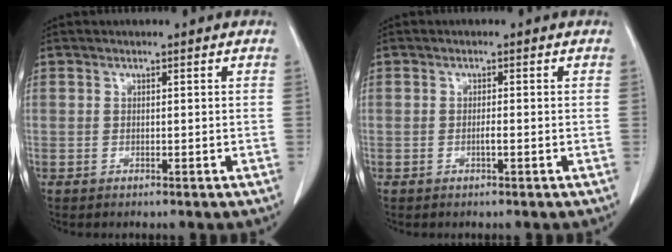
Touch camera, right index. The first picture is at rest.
{"total": 0.8, "force": [-0.4, -0.1, 0.7], "torque": [-0.014, 0.002, -0.008]}